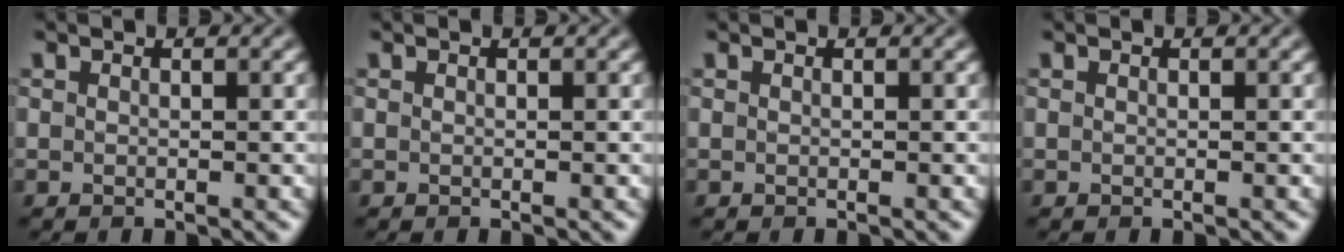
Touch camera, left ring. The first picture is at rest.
{"total": 0.0}
{"total": 0.0}
{"total": 0.0}